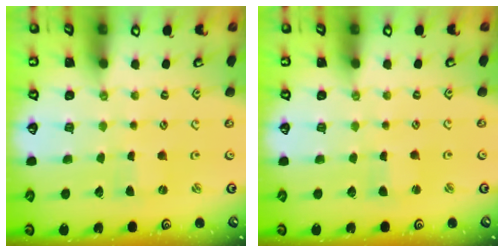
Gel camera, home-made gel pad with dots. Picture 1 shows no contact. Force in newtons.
{"total": 1.9, "press": 1.9, "slide": 0.4}